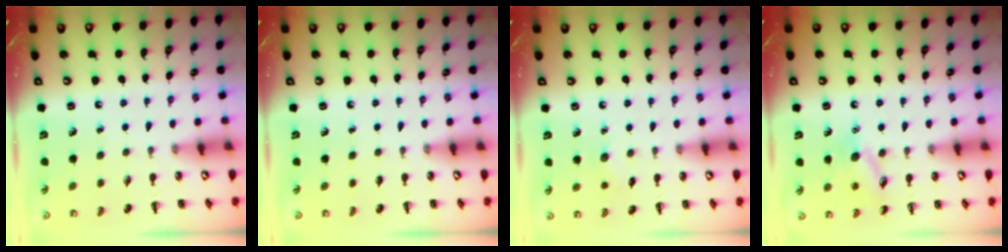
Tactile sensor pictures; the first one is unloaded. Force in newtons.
{"total": 0.0}
{"total": 4.8, "press": 4.6, "slide": 1.4}
{"total": 10.6, "press": 10.5, "slide": 1.6}